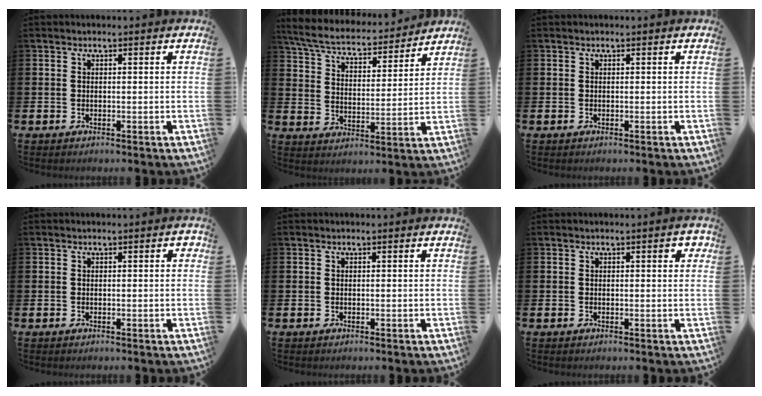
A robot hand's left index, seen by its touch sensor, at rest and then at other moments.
{"total": 6.3, "force": [5.9, 1.5, 1.9], "torque": [-0.069, -0.043, 0.098]}
{"total": 0.0}
{"total": 0.6, "force": [0.0, 0.2, 0.6], "torque": [-0.005, 0.002, -0.004]}
{"total": 0.0}
{"total": 1.5, "force": [0.5, 0.5, 1.3], "torque": [-0.012, 0.000, 0.003]}